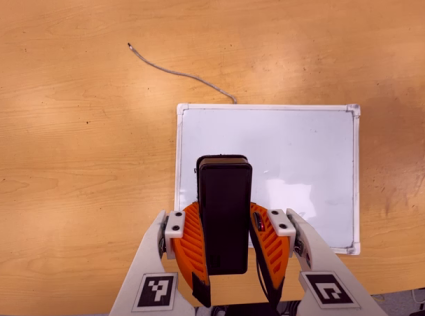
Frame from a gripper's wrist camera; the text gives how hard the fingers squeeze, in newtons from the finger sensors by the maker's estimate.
{"total": 5.5, "left": 4.8, "right": 6.1}